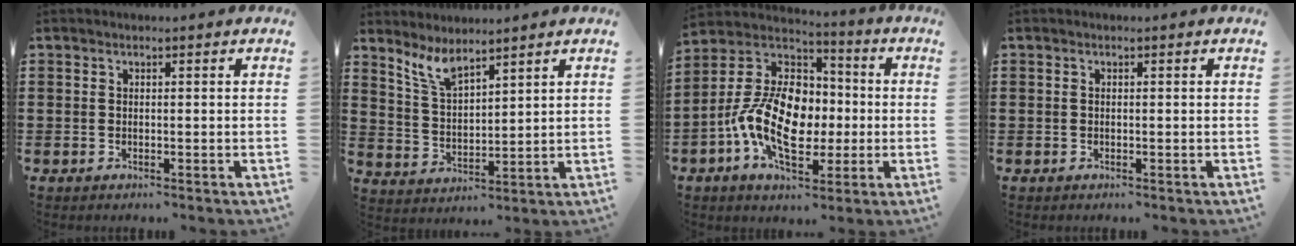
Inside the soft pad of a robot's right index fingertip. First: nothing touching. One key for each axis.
{"total": 5.4, "fx": 4.6, "fy": 1.3, "fz": 2.5, "tx": -0.062, "ty": -0.014, "tz": 0.085}
{"total": 14.4, "fx": -2.5, "fy": 9.1, "fz": 10.9, "tx": -0.257, "ty": 0.010, "tz": -0.047}
{"total": 0.0}